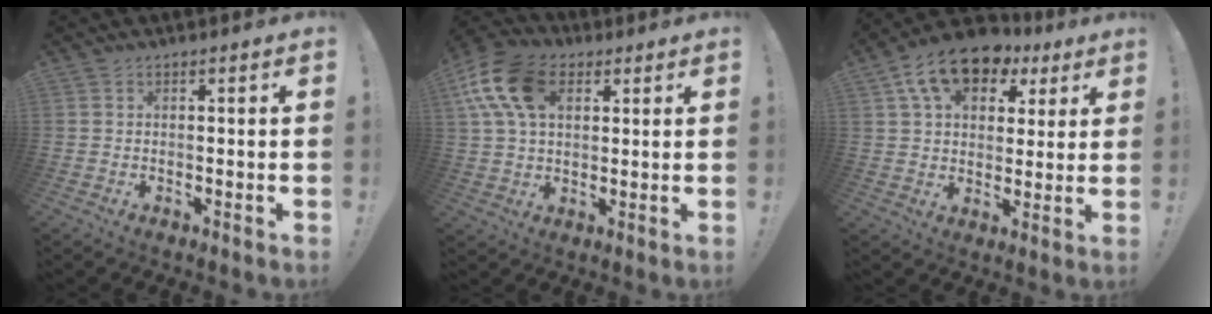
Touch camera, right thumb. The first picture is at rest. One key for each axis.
{"total": 16.9, "fx": 6.0, "fy": 11.1, "fz": 11.3, "tx": -0.215, "ty": -0.009, "tz": 0.114}
{"total": 14.6, "fx": 7.6, "fy": 9.3, "fz": 8.2, "tx": -0.138, "ty": -0.030, "tz": 0.142}